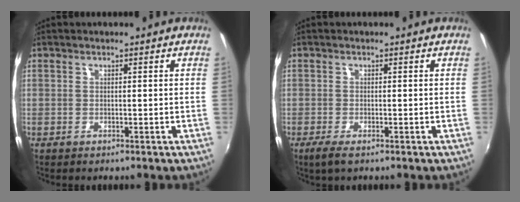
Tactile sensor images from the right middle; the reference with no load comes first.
{"total": 2.3, "force": [-1.5, 0.6, 1.7], "torque": [-0.037, -0.008, -0.029]}